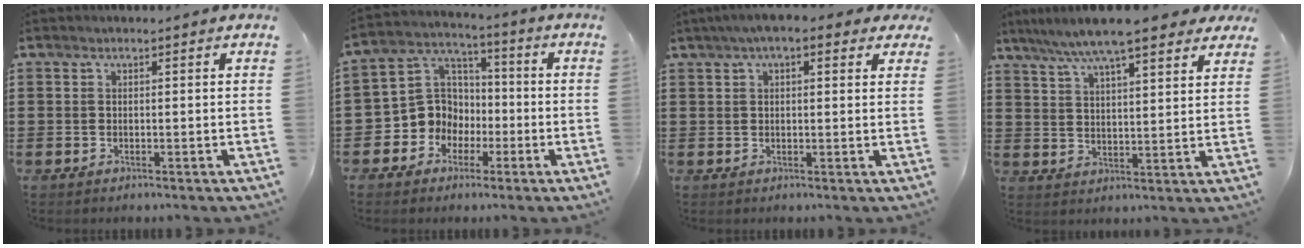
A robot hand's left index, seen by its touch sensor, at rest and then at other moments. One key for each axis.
{"total": 7.9, "fx": -2.0, "fy": 7.6, "fz": 1.2, "tx": -0.073, "ty": 0.003, "tz": -0.042}
{"total": 4.0, "fx": 2.4, "fy": 1.1, "fz": 3.0, "tx": -0.063, "ty": 0.007, "tz": 0.041}
{"total": 8.3, "fx": 6.9, "fy": 0.9, "fz": 4.4, "tx": -0.108, "ty": -0.016, "tz": 0.122}